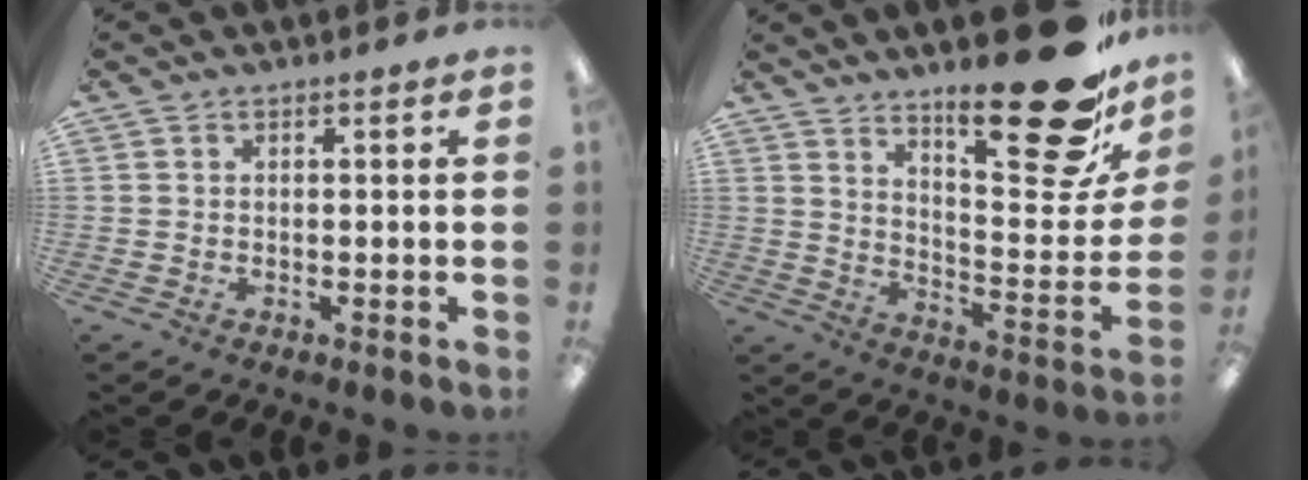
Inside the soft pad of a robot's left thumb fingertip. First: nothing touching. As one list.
[{"total": 24.8, "force": [17.3, 7.0, 16.2], "torque": [-0.210, -0.129, 0.276]}]